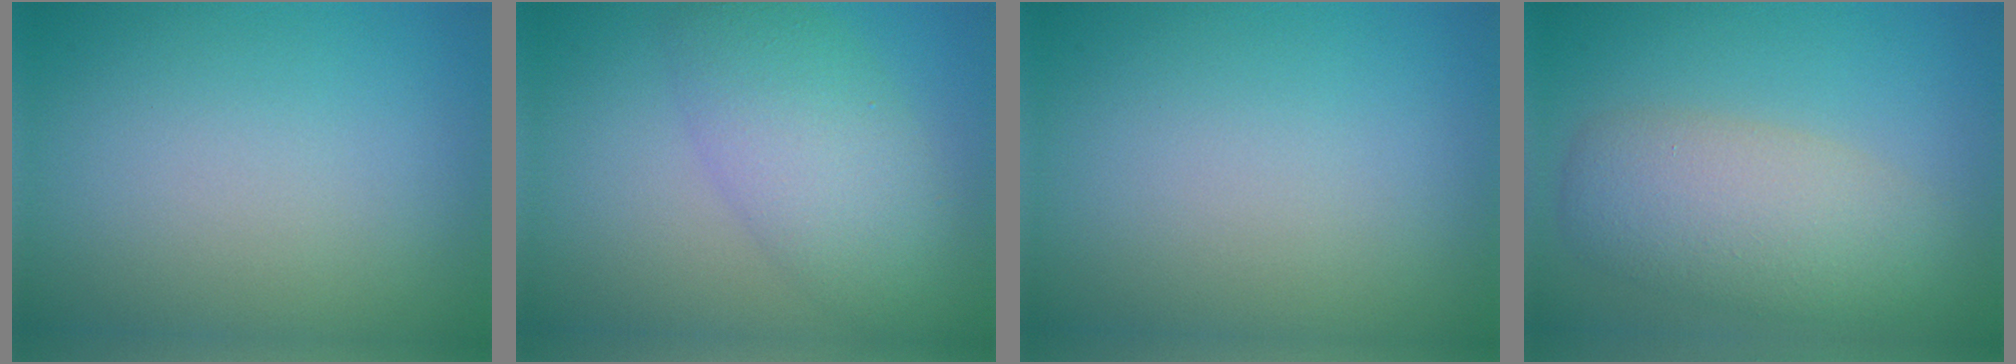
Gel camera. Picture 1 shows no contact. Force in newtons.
{"total": 5.6, "press": 5.6, "slide": 0.4}
{"total": 0.0}
{"total": 5.6, "press": 5.6, "slide": 0.3}